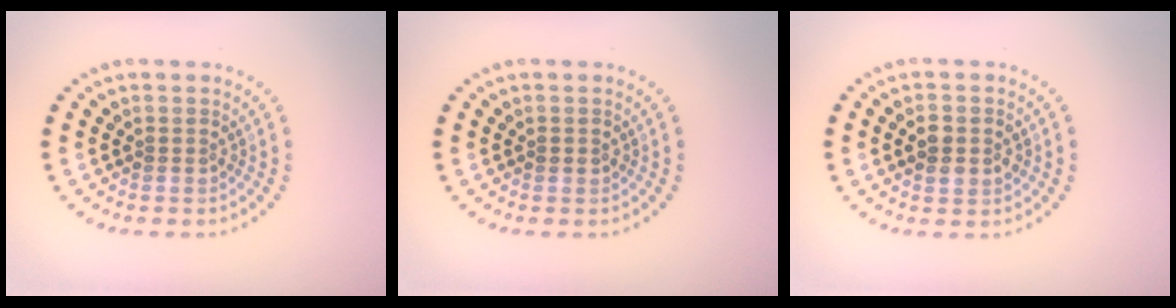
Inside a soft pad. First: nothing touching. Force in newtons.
{"total": 0.8, "press": 0.8, "slide": 0.1}
{"total": 3.2, "press": 3.2, "slide": 0.1}